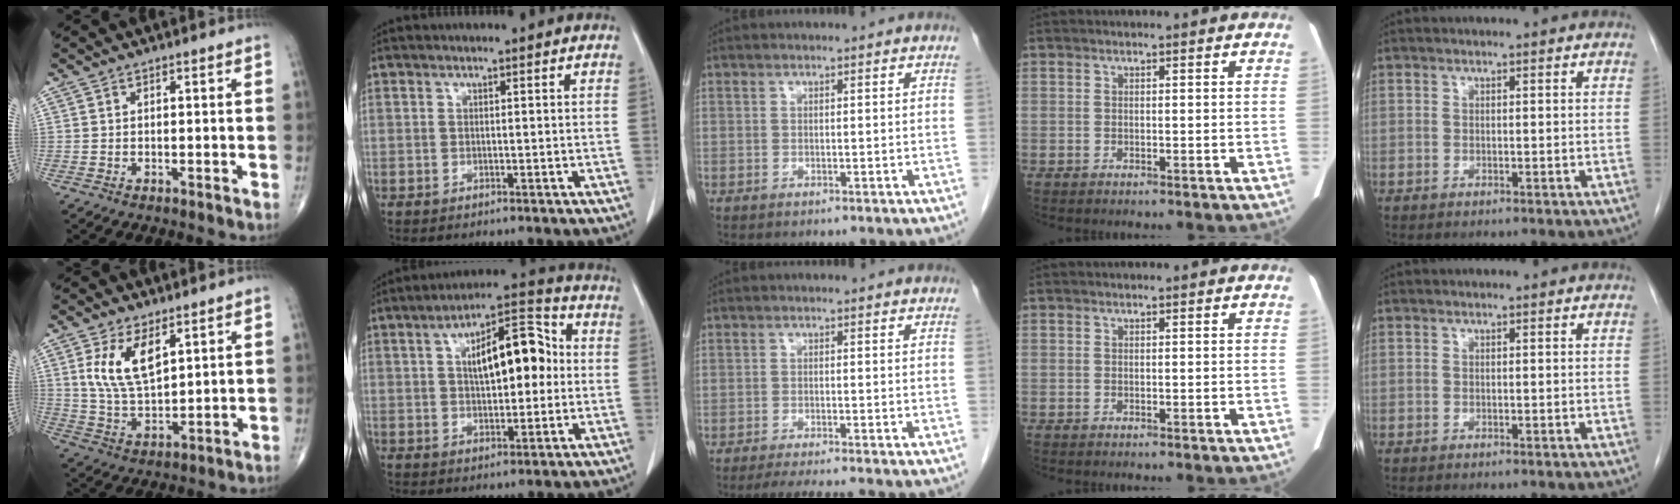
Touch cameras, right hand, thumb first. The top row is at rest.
{"thumb": {"total": 10.3, "force": [4.3, 5.0, 7.9], "torque": [-0.138, -0.020, 0.093]}, "index": {"total": 12.2, "force": [1.6, 5.0, 11.0], "torque": [-0.175, 0.035, 0.025]}, "middle": {"total": 4.8, "force": [-4.3, -0.6, 2.2], "torque": [-0.031, -0.016, -0.069]}}